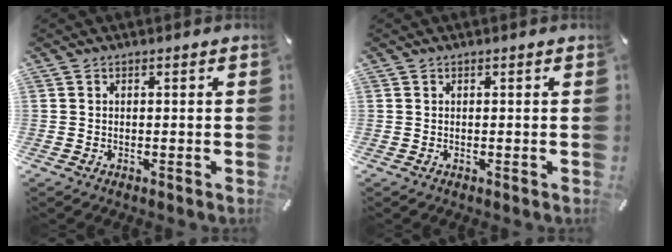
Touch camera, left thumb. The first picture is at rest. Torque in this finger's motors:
{"motor_torque": [0.31, -0.04, 0.08, -0.02, 0.03]}